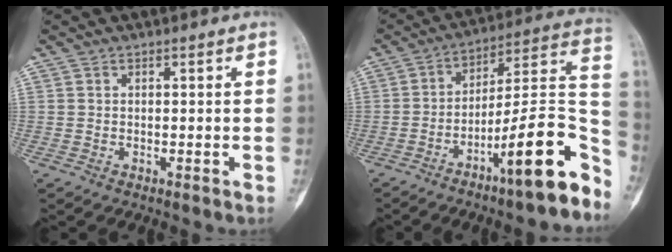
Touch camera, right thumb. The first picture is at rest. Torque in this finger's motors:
{"motor_torque": [1.67, -0.02, 1.31, -1.30, 0.43]}